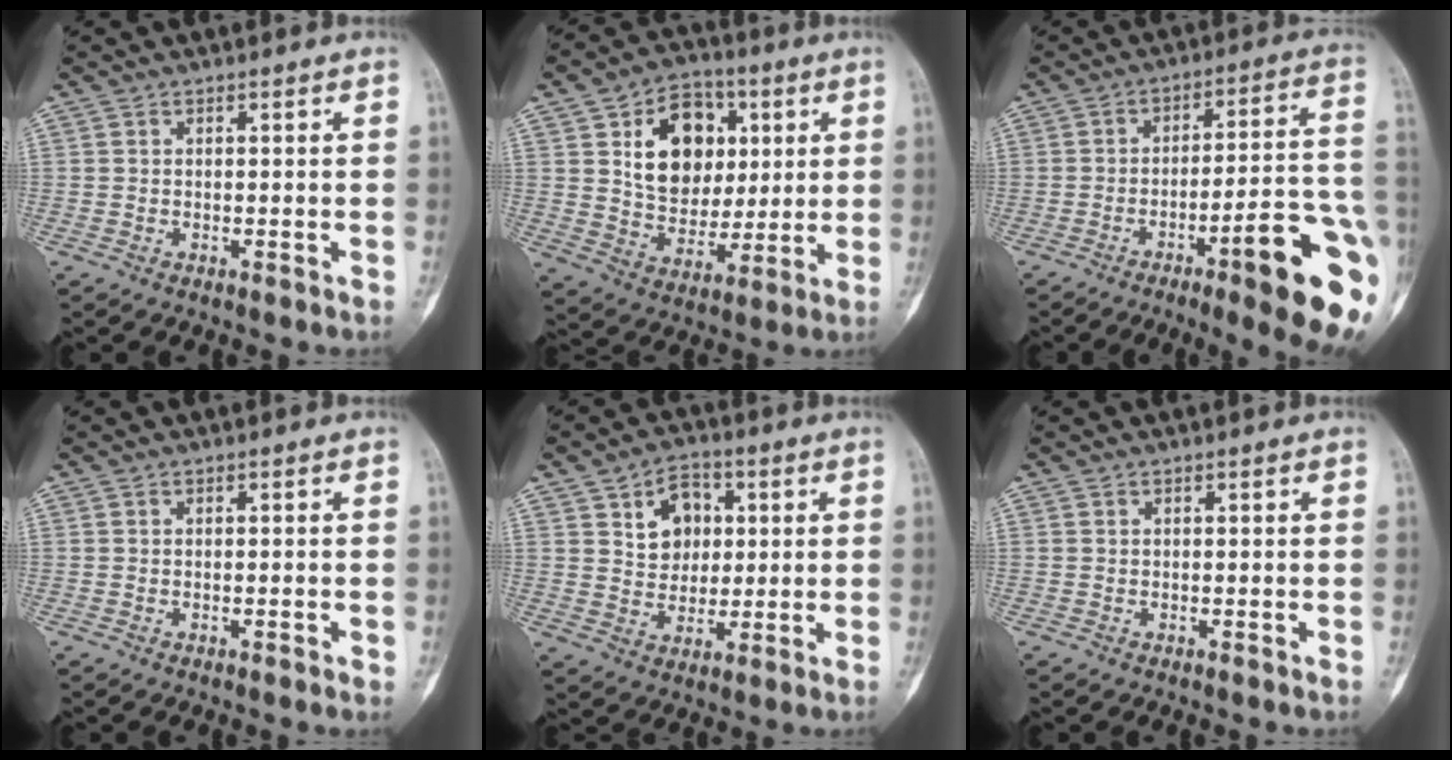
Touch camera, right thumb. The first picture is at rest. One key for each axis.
{"total": 16.0, "fx": 4.3, "fy": 12.0, "fz": 9.7, "tx": -0.107, "ty": -0.006, "tz": 0.076}
{"total": 20.2, "fx": -8.6, "fy": 3.7, "fz": 18.0, "tx": -0.179, "ty": 0.044, "tz": -0.115}
{"total": 0.8, "fx": -0.3, "fy": 0.4, "fz": 0.6, "tx": -0.004, "ty": 0.000, "tz": -0.005}
{"total": 9.1, "fx": 2.6, "fy": 7.1, "fz": 5.0, "tx": -0.032, "ty": -0.006, "tz": 0.043}
{"total": 0.0}